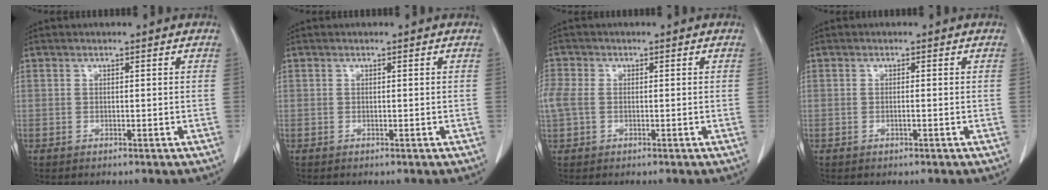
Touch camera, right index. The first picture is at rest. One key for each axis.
{"total": 0.0}
{"total": 4.8, "fx": 0.1, "fy": 3.5, "fz": 3.3, "tx": -0.112, "ty": 0.021, "tz": 0.006}
{"total": 0.6, "fx": -0.2, "fy": 0.0, "fz": 0.6, "tx": -0.011, "ty": 0.000, "tz": -0.002}